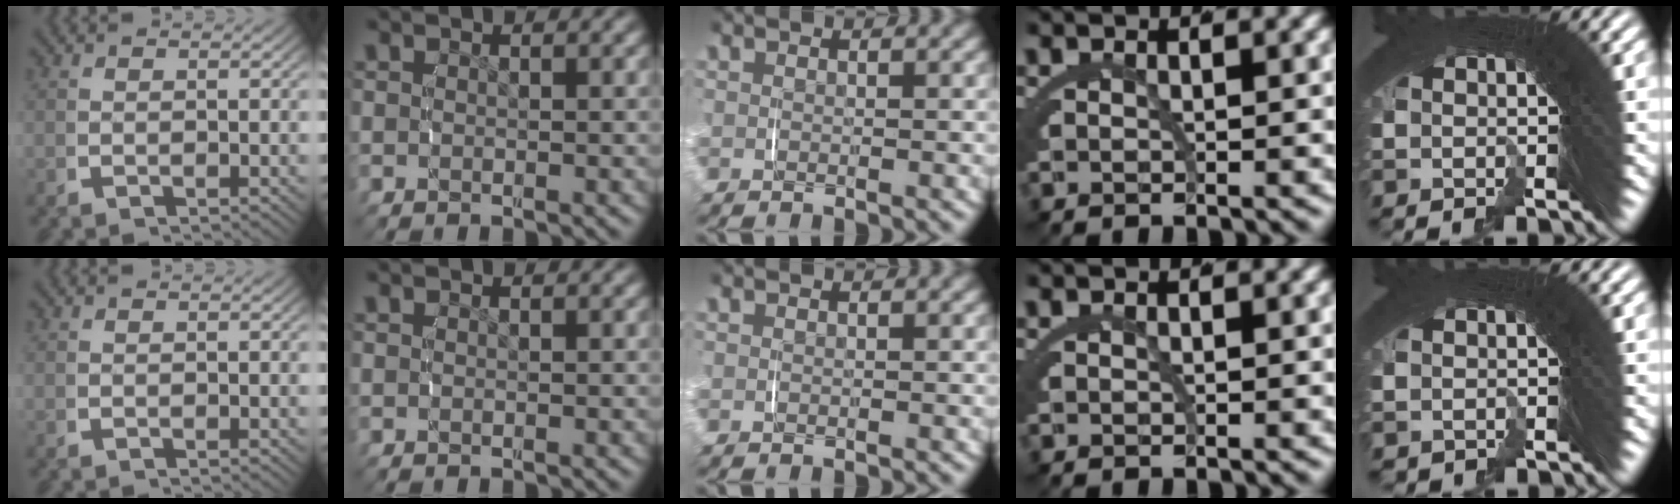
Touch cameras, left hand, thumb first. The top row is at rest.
{"little": {"total": 0.8, "force": [-0.7, 0.2, -0.3], "torque": [0.003, -0.007, -0.007]}}